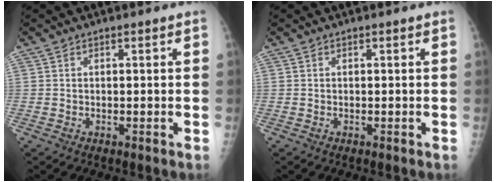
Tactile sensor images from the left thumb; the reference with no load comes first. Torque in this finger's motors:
{"motor_torque": [0.02, 0.02, -0.05, -0.02, 0.00]}